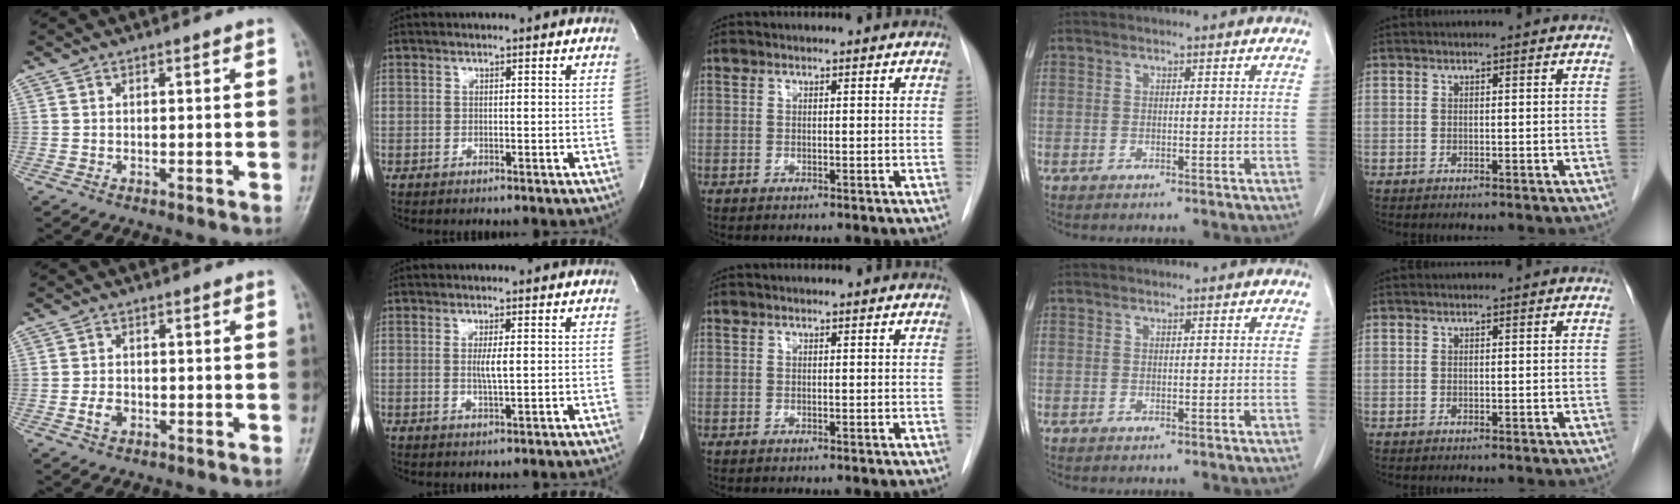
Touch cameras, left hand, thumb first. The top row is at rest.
{"thumb": {"total": 2.8, "force": [-0.9, 2.0, 1.6], "torque": [-0.027, 0.007, -0.018]}, "index": {"total": 2.6, "force": [0.2, 0.2, 2.6], "torque": [-0.053, -0.005, 0.003]}}